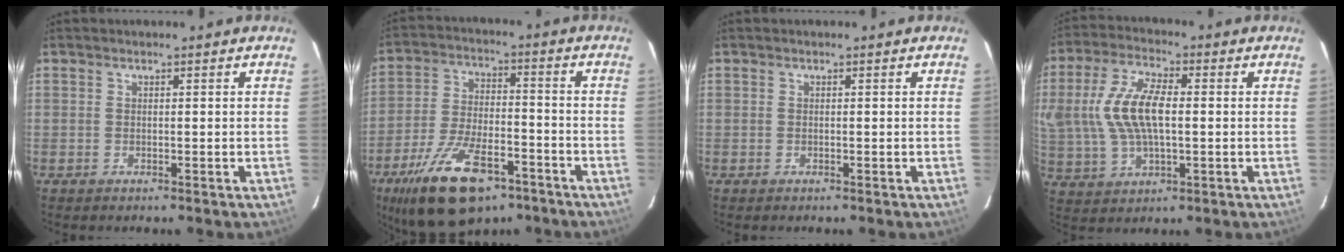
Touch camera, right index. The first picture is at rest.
{"total": 18.7, "force": [-11.6, 8.4, 12.0], "torque": [-0.241, -0.018, -0.191]}
{"total": 0.0}
{"total": 13.2, "force": [0.9, 6.1, 11.7], "torque": [-0.244, 0.010, 0.022]}